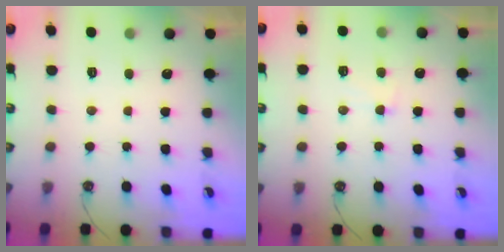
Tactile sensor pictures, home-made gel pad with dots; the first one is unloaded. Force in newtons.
{"total": 0.9, "press": 0.5, "slide": 0.8}